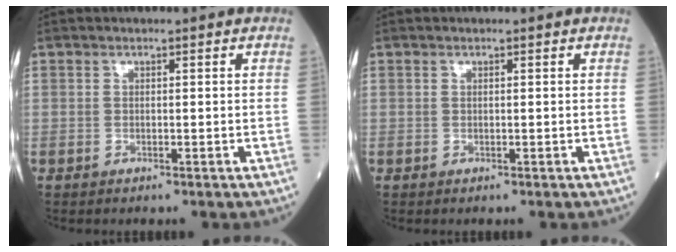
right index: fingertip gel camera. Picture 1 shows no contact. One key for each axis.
{"total": 0.0}